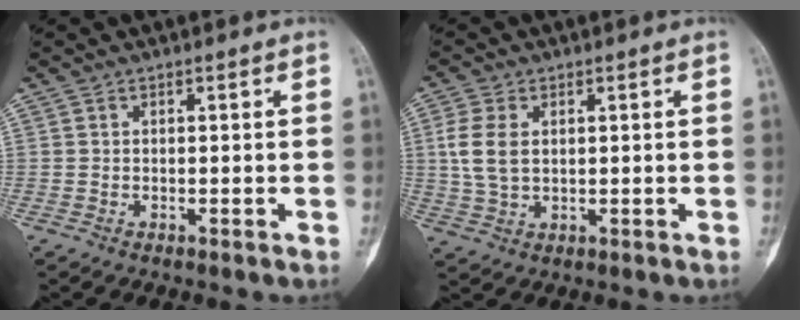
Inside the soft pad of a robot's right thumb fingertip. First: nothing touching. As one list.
[{"total": 6.5, "force": [1.2, 4.0, 4.9], "torque": [-0.110, 0.000, 0.029]}]